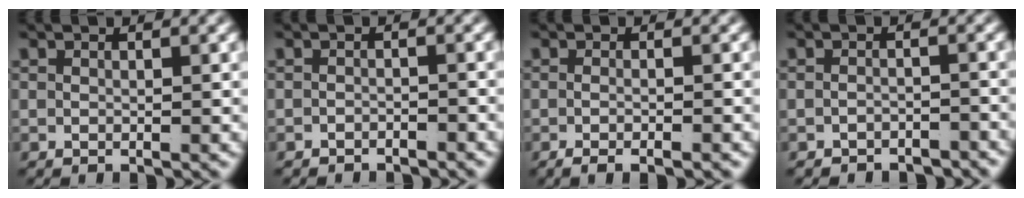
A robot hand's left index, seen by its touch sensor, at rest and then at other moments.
{"total": 1.5, "force": [-1.5, -0.2, 0.0], "torque": [0.000, -0.009, -0.021]}
{"total": 2.3, "force": [-2.0, 0.0, 1.3], "torque": [-0.021, -0.005, -0.028]}
{"total": 2.5, "force": [-2.5, 0.1, 0.0], "torque": [0.002, -0.011, -0.037]}